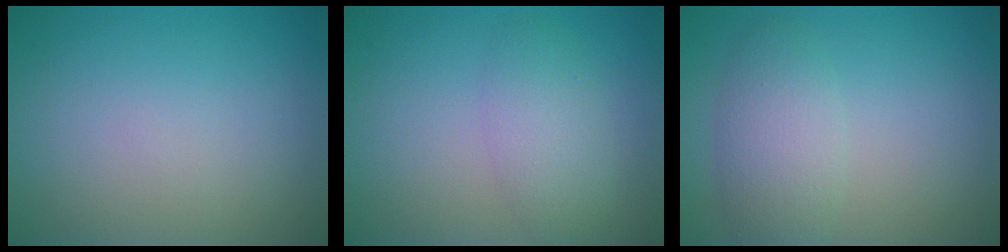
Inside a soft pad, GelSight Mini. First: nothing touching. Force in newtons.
{"total": 3.0, "press": 3.0, "slide": 0.2}
{"total": 3.5, "press": 3.5, "slide": 0.1}